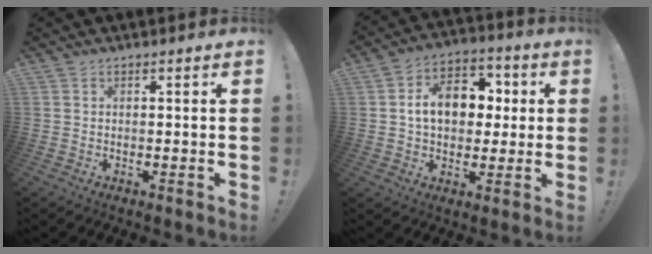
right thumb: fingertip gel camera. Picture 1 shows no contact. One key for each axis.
{"total": 13.6, "fx": 1.9, "fy": 9.8, "fz": 9.2, "tx": -0.135, "ty": 0.010, "tz": 0.040}